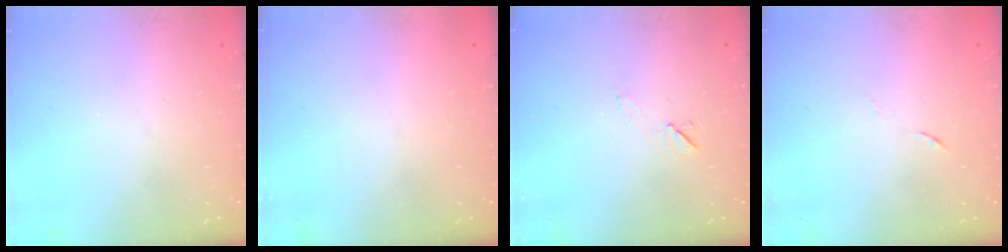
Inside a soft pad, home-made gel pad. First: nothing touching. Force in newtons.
{"total": 1.5, "press": 1.5, "slide": 0.1}
{"total": 5.2, "press": 4.7, "slide": 2.1}
{"total": 4.0, "press": 3.8, "slide": 1.2}